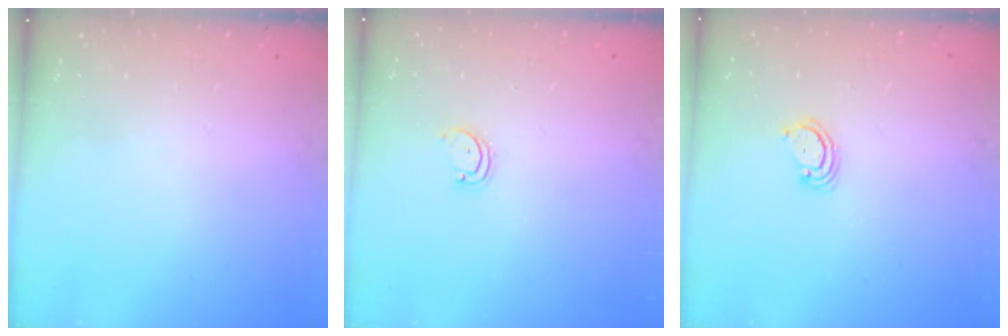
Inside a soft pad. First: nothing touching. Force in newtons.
{"total": 2.3, "press": 2.3, "slide": 0.1}
{"total": 2.9, "press": 2.9, "slide": 0.2}